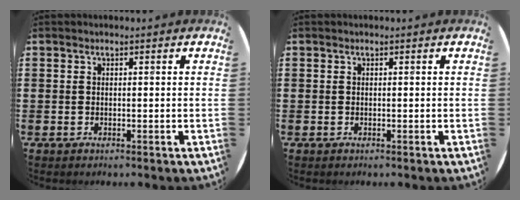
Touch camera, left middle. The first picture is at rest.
{"total": 0.0}